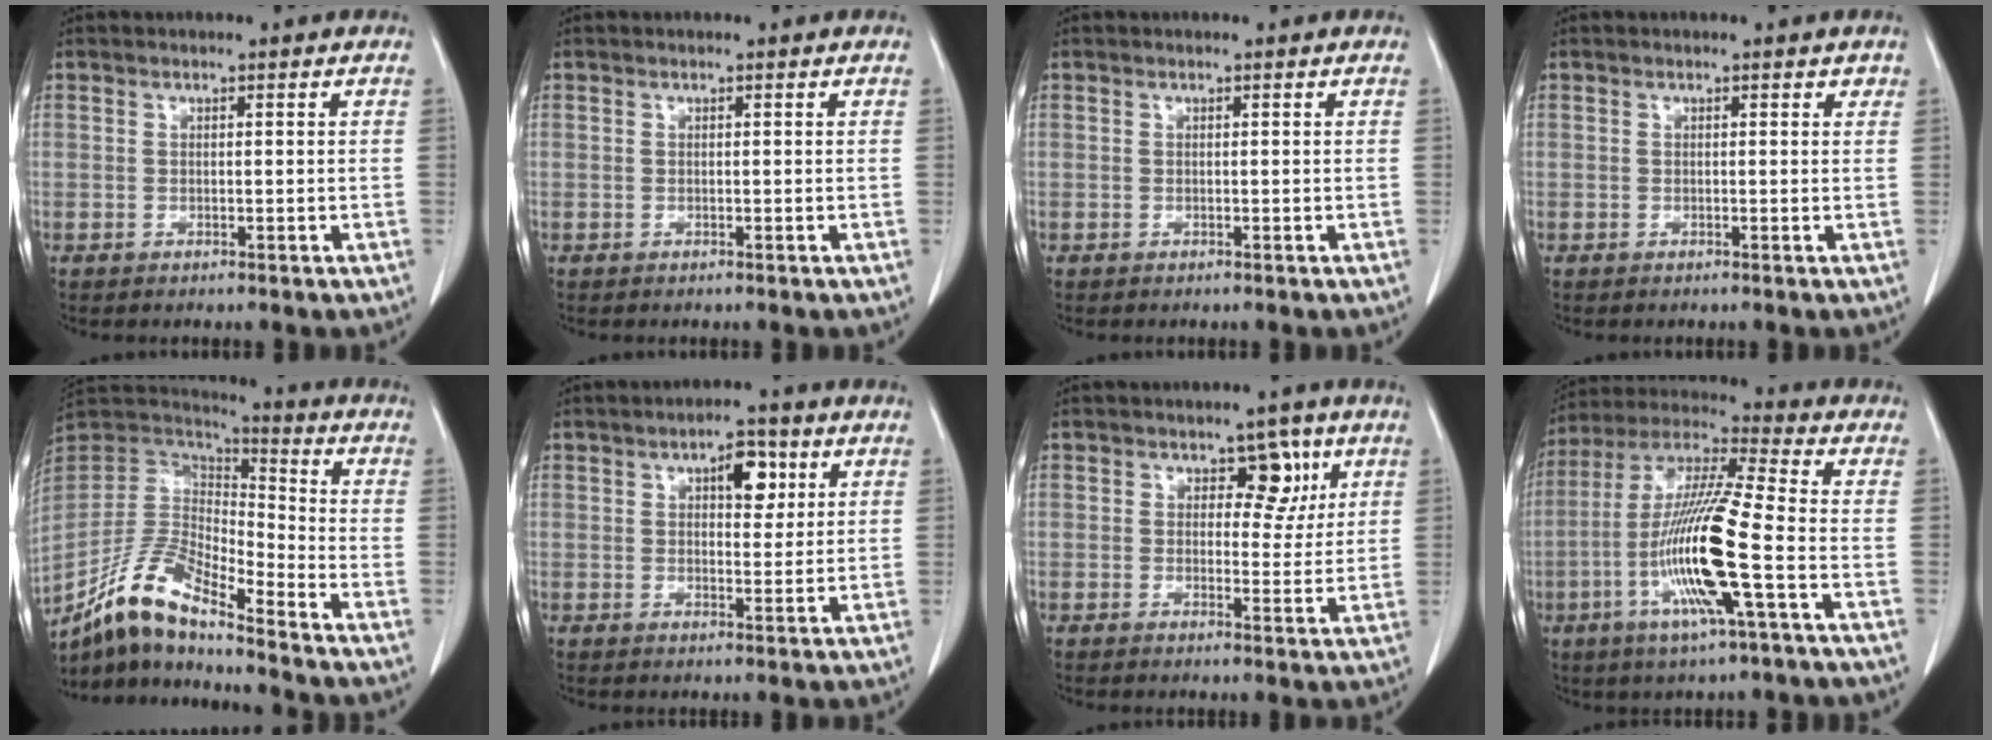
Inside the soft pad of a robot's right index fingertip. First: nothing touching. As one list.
[{"total": 0.0}, {"total": 0.0}, {"total": 0.6, "force": [0.4, 0.4, 0.2], "torque": [-0.001, -0.001, 0.000]}, {"total": 13.0, "force": [-10.7, 2.3, 7.0], "torque": [-0.143, 0.011, -0.203]}, {"total": 5.5, "force": [2.2, 2.5, 4.3], "torque": [-0.063, 0.008, 0.032]}, {"total": 5.0, "force": [2.1, 3.0, 3.3], "torque": [-0.031, 0.005, 0.028]}, {"total": 16.2, "force": [-4.7, 0.2, 15.5], "torque": [-0.315, -0.012, -0.097]}]